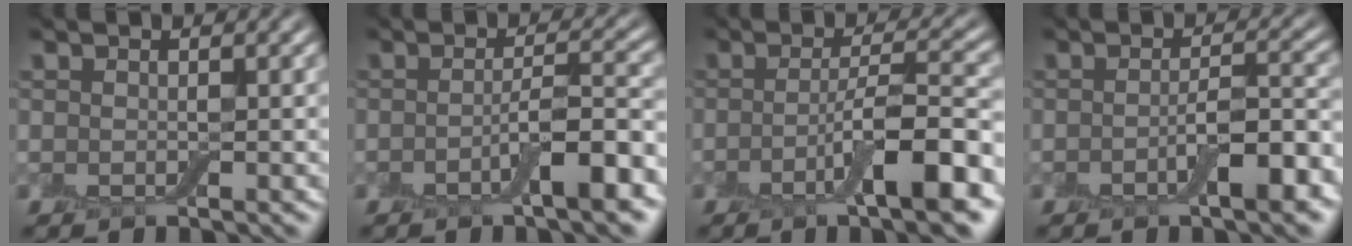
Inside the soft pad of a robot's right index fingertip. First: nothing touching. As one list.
[{"total": 4.8, "force": [-1.9, 0.9, 4.3], "torque": [-0.066, 0.009, -0.036]}, {"total": 7.6, "force": [-2.9, 1.3, 7.0], "torque": [-0.109, 0.009, -0.054]}, {"total": 4.3, "force": [-1.7, 1.1, 3.8], "torque": [-0.063, 0.004, -0.030]}]